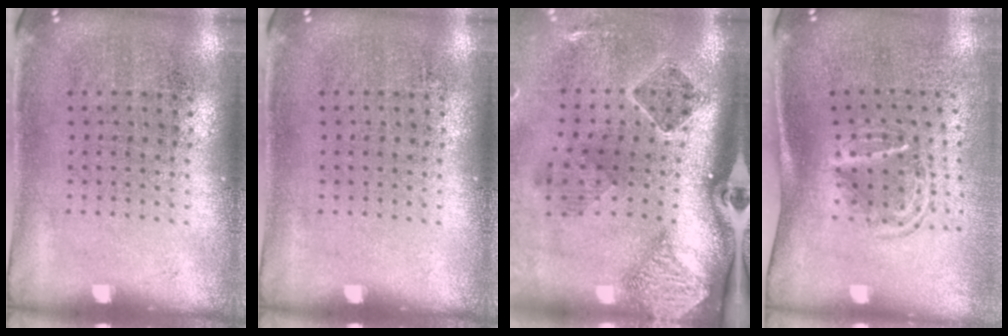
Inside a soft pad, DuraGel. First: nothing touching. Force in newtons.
{"total": 0.0}
{"total": 2.3, "press": 1.7, "slide": 1.5}
{"total": 1.7, "press": 1.1, "slide": 1.3}